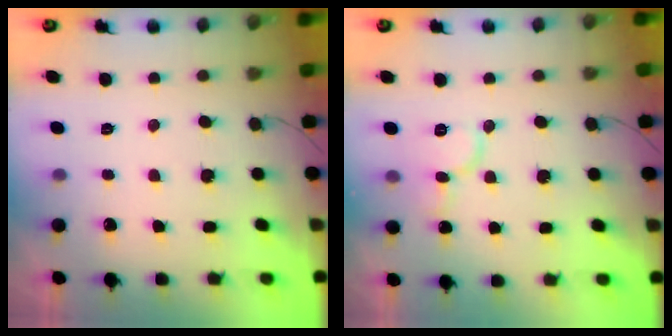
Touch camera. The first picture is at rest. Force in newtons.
{"total": 10.0, "press": 9.9, "slide": 1.0}